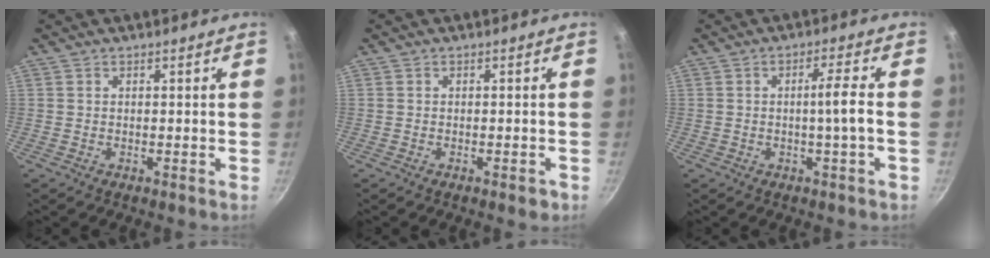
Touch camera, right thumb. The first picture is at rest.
{"total": 1.7, "force": [-0.9, 0.8, 1.2], "torque": [-0.013, 0.010, -0.011]}
{"total": 4.3, "force": [-0.7, -0.4, 4.3], "torque": [-0.077, 0.010, -0.011]}